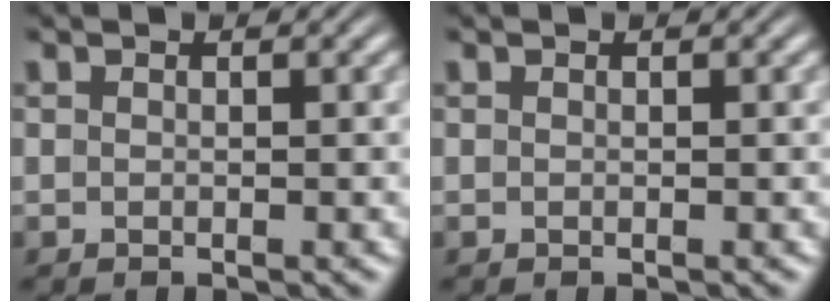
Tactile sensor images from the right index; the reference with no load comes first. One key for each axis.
{"total": 0.0}